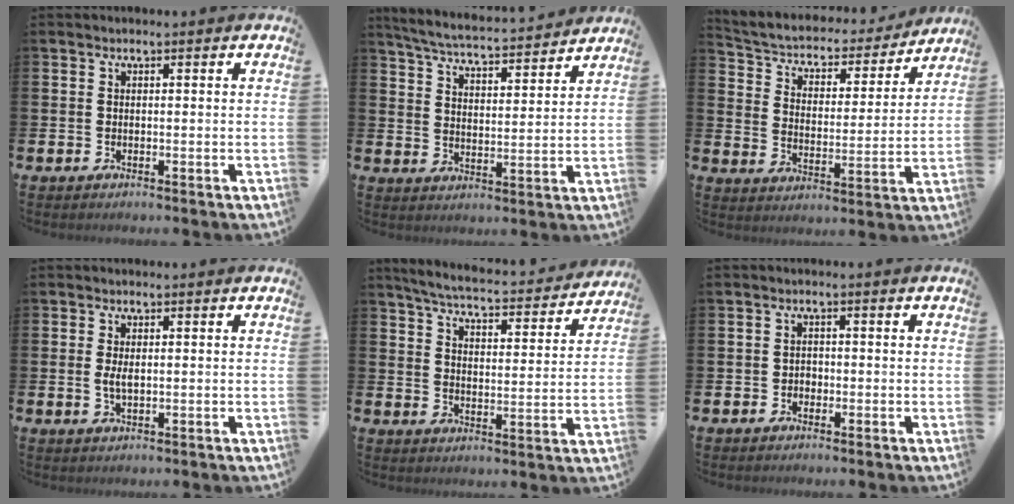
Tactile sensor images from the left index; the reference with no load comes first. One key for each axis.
{"total": 5.4, "fx": 5.3, "fy": 0.3, "fz": 1.3, "tx": -0.051, "ty": -0.041, "tz": 0.089}
{"total": 4.7, "fx": 4.1, "fy": 1.9, "fz": 1.1, "tx": -0.052, "ty": -0.035, "tz": 0.063}
{"total": 2.1, "fx": 0.1, "fy": 0.8, "fz": 1.9, "tx": -0.036, "ty": 0.002, "tz": -0.001}
{"total": 5.3, "fx": 5.0, "fy": 0.5, "fz": 1.5, "tx": -0.056, "ty": -0.038, "tz": 0.082}
{"total": 1.3, "fx": -0.6, "fy": 1.0, "fz": 0.4, "tx": -0.008, "ty": 0.004, "tz": -0.015}